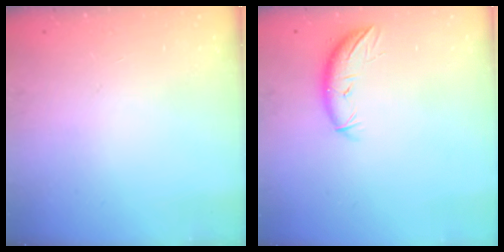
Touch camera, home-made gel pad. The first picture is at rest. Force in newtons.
{"total": 7.6, "press": 7.5, "slide": 1.3}